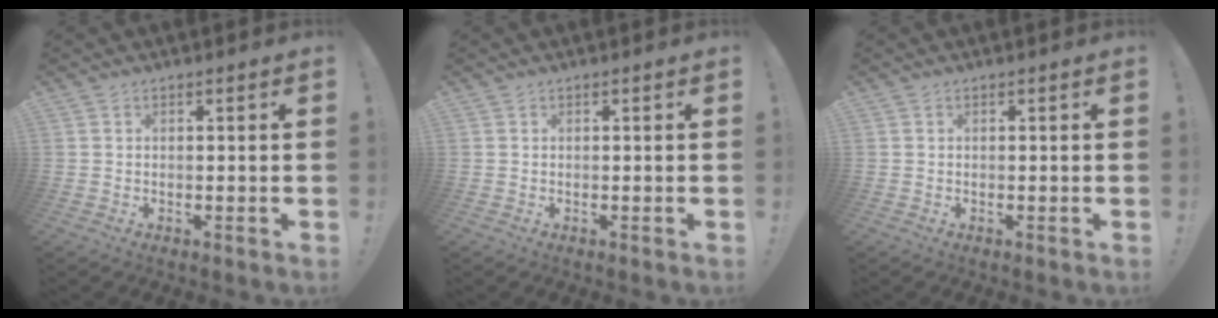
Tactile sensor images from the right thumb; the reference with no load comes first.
{"total": 0.0}
{"total": 0.0}